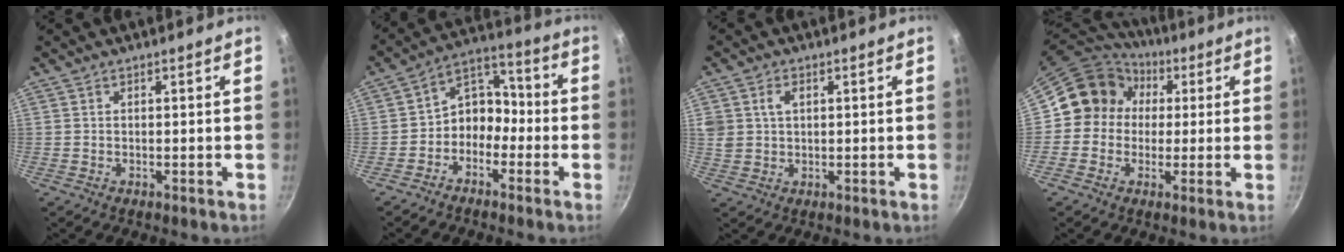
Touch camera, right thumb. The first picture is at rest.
{"total": 8.7, "force": [-2.7, 6.7, 4.9], "torque": [-0.043, 0.053, -0.064]}
{"total": 4.3, "force": [1.3, 3.1, 2.7], "torque": [-0.049, 0.002, 0.030]}
{"total": 13.3, "force": [1.2, 12.1, 5.5], "torque": [-0.078, 0.032, 0.012]}